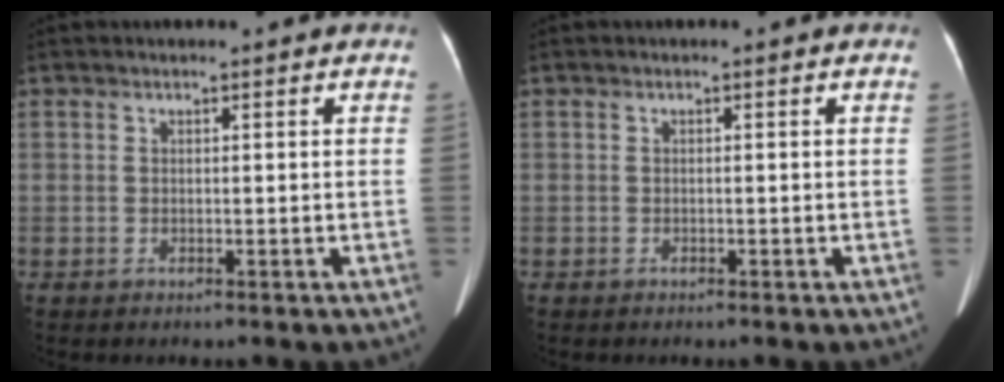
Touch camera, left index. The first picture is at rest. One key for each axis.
{"total": 0.0}